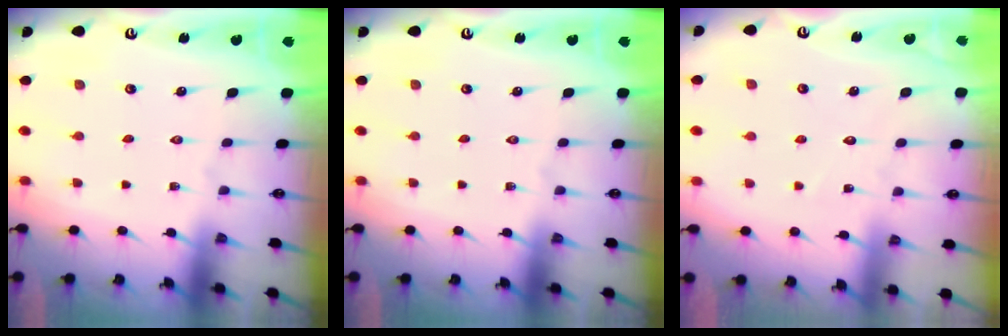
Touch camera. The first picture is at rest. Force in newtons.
{"total": 0.0}
{"total": 4.6, "press": 4.6, "slide": 0.4}